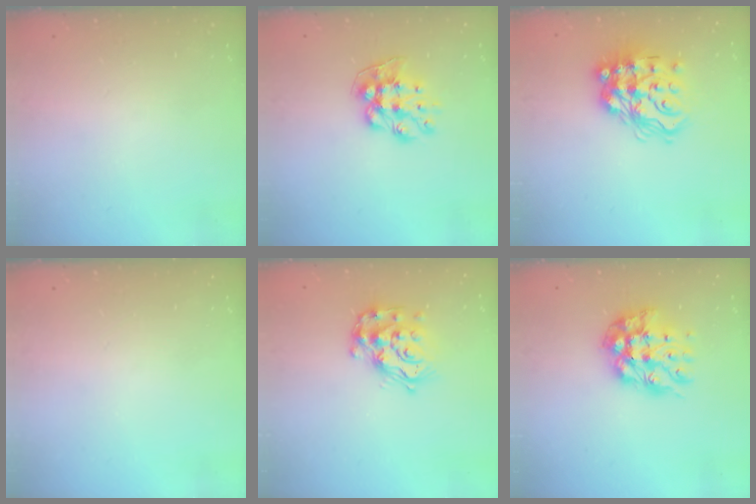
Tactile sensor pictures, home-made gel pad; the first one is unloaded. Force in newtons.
{"total": 9.6, "press": 9.6, "slide": 0.4}
{"total": 18.4, "press": 18.4, "slide": 1.5}
{"total": 0.0}
{"total": 14.1, "press": 14.1, "slide": 1.1}
{"total": 13.4, "press": 13.3, "slide": 1.2}